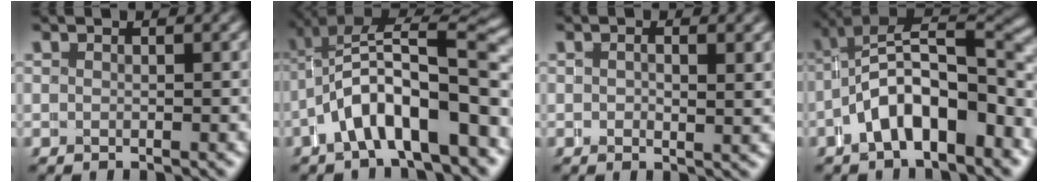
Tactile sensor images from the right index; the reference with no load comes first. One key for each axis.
{"total": 8.0, "fx": -1.2, "fy": 4.0, "fz": 6.8, "tx": -0.115, "ty": 0.000, "tz": -0.019}
{"total": 1.1, "fx": 0.4, "fy": -0.1, "fz": 1.0, "tx": -0.018, "ty": 0.001, "tz": 0.008}
{"total": 8.0, "fx": -1.5, "fy": 4.4, "fz": 6.6, "tx": -0.095, "ty": 0.005, "tz": -0.025}